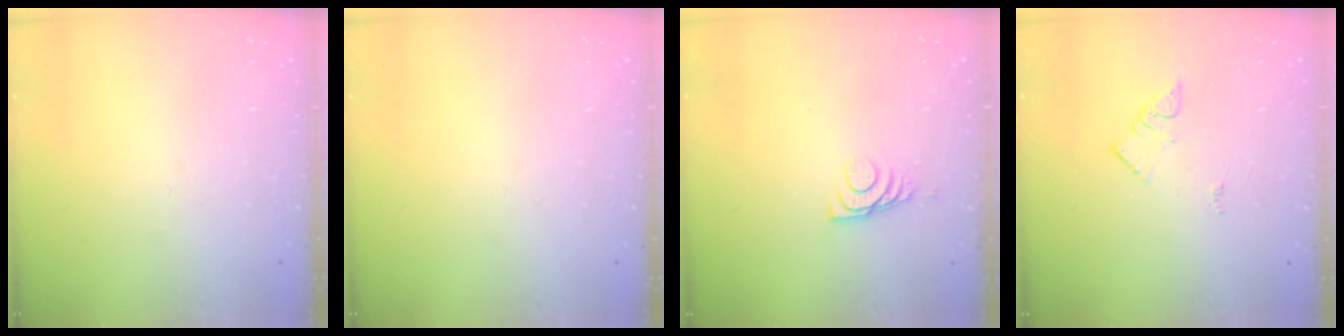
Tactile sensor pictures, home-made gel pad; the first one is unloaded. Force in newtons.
{"total": 0.0}
{"total": 6.9, "press": 6.8, "slide": 0.8}
{"total": 3.1, "press": 3.1, "slide": 0.2}